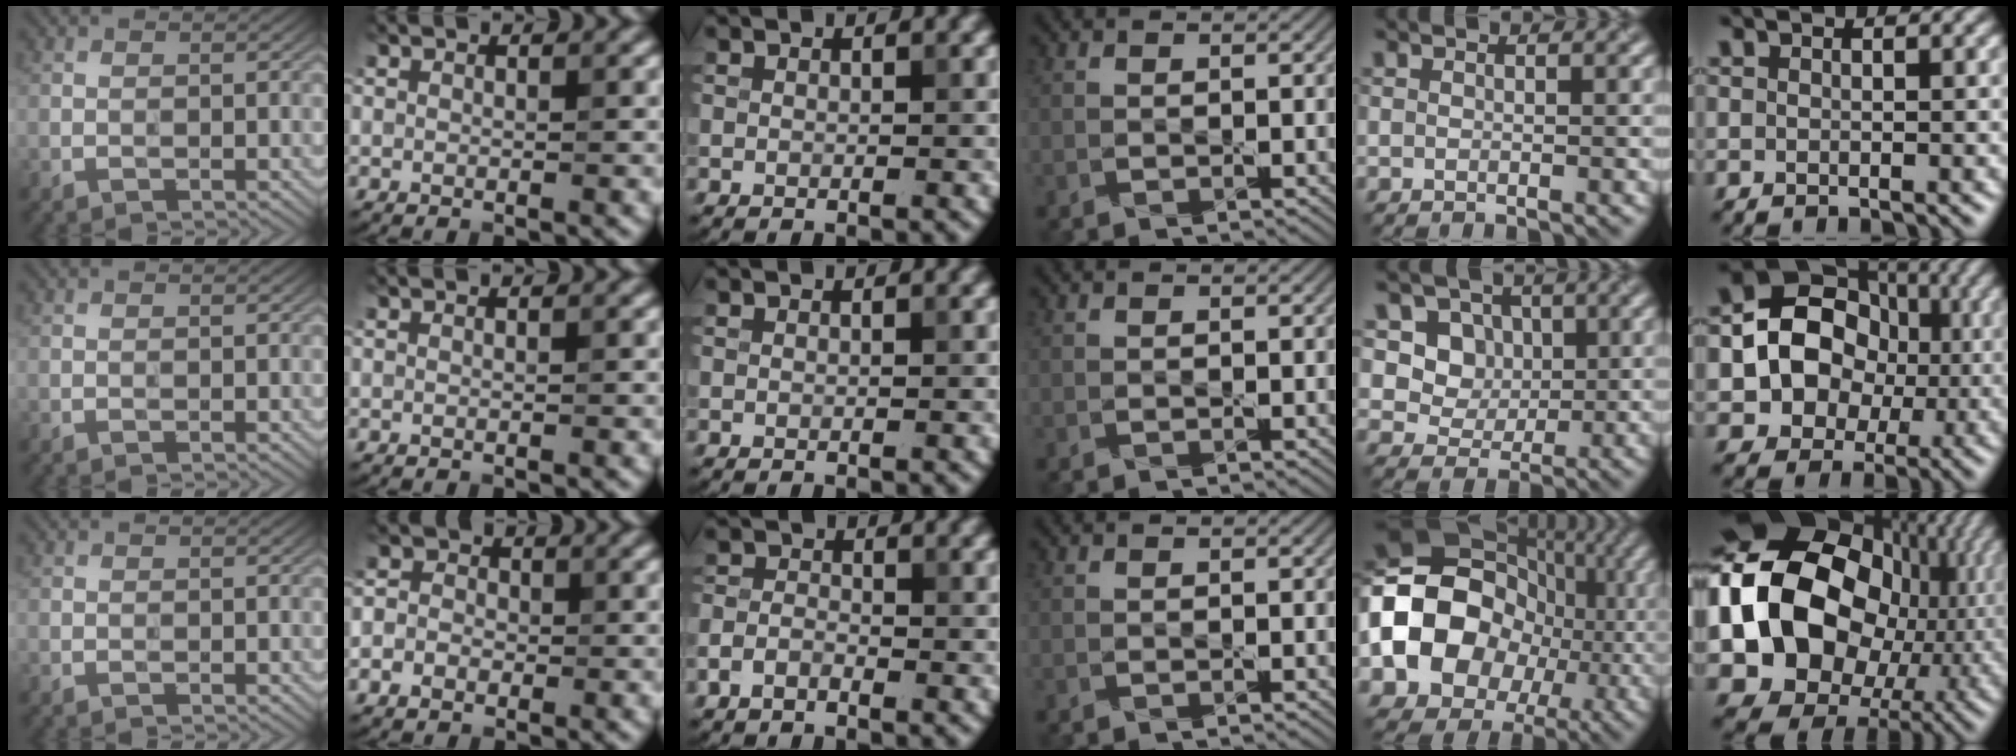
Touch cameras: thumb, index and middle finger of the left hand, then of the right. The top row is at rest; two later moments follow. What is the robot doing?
{"motion": "wipe", "object": "paper plate"}